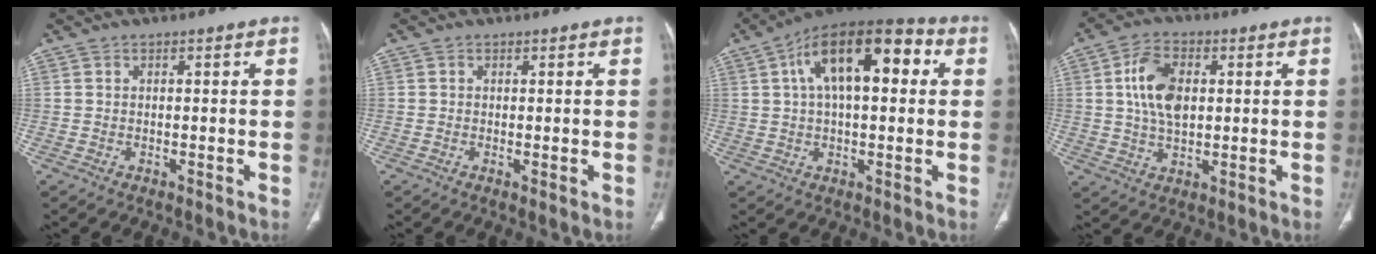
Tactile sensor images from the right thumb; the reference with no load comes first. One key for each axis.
{"total": 0.7, "fx": -0.1, "fy": 0.2, "fz": 0.6, "tx": -0.016, "ty": -0.004, "tz": -0.002}
{"total": 18.8, "fx": 5.0, "fy": 9.0, "fz": 15.7, "tx": -0.228, "ty": 0.029, "tz": 0.068}
{"total": 9.6, "fx": 1.7, "fy": 5.8, "fz": 7.5, "tx": -0.130, "ty": 0.000, "tz": 0.033}